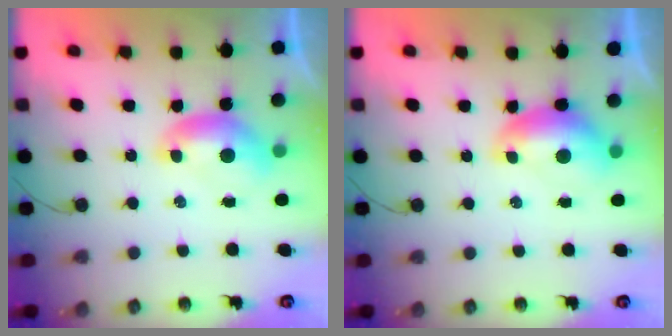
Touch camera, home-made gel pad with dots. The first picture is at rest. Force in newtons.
{"total": 0.9, "press": 0.7, "slide": 0.5}